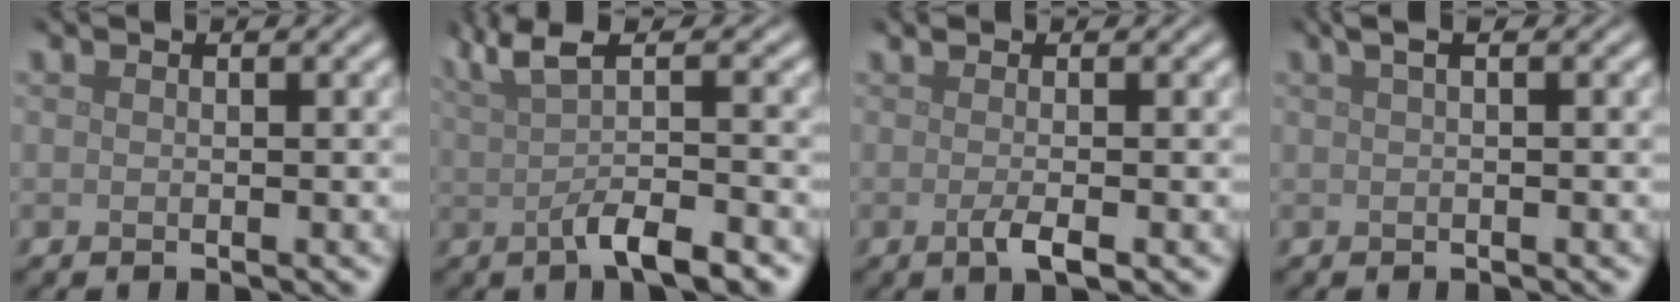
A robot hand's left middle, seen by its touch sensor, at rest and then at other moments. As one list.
[{"total": 6.0, "force": [0.0, 1.7, 5.8], "torque": [-0.091, 0.006, -0.003]}, {"total": 1.9, "force": [-0.4, 0.5, 1.8], "torque": [-0.031, -0.003, -0.011]}, {"total": 1.9, "force": [0.7, 0.5, 1.7], "torque": [-0.026, 0.010, 0.008]}]